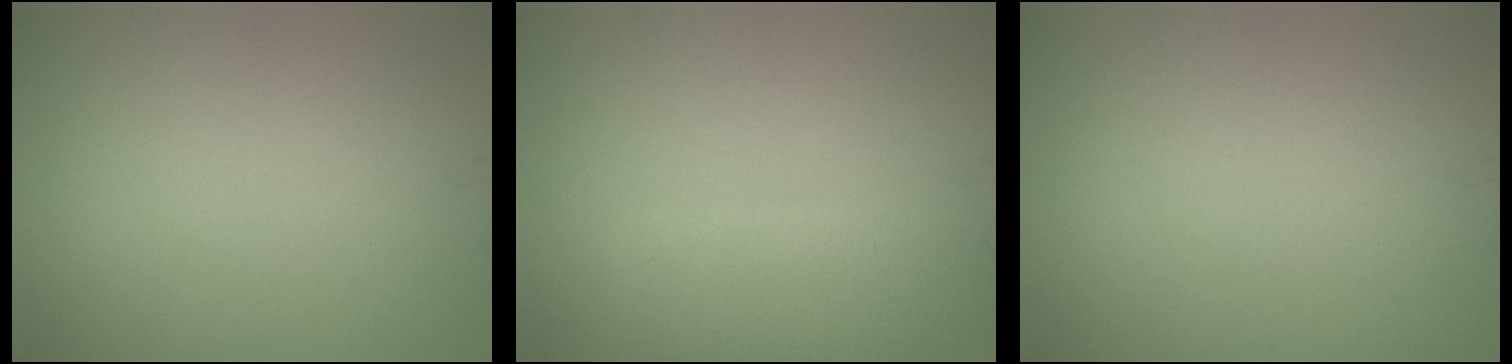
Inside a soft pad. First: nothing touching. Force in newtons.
{"total": 5.2, "press": 5.2, "slide": 0.4}
{"total": 0.0}